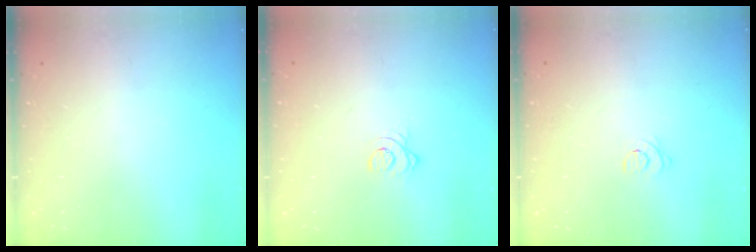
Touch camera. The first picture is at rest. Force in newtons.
{"total": 2.5, "press": 2.5, "slide": 0.3}
{"total": 2.5, "press": 2.5, "slide": 0.3}